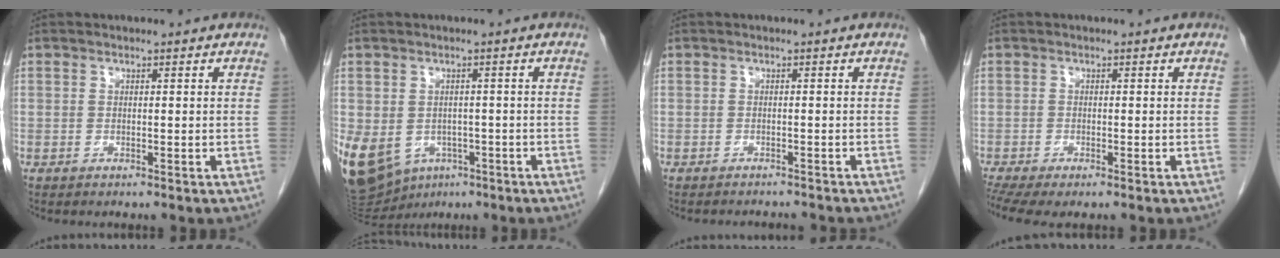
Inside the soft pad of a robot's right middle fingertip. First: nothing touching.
{"total": 18.6, "force": [-8.0, 14.3, 8.8], "torque": [-0.258, -0.015, -0.106]}
{"total": 5.0, "force": [-4.8, 0.8, 1.0], "torque": [-0.006, -0.006, -0.056]}
{"total": 4.9, "force": [-3.6, 1.2, 3.1], "torque": [-0.057, -0.010, -0.065]}